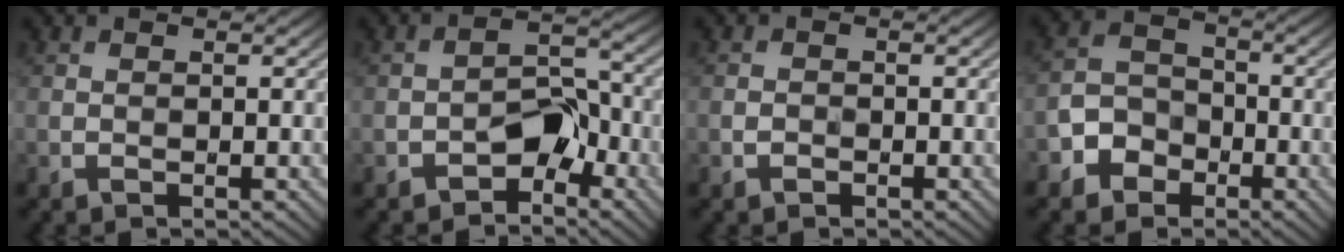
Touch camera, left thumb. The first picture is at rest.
{"total": 5.0, "force": [-3.3, 2.5, 2.9], "torque": [-0.037, 0.016, -0.057]}
{"total": 0.8, "force": [-0.6, 0.5, 0.2], "torque": [-0.008, -0.001, -0.008]}
{"total": 5.1, "force": [-3.1, 3.8, 1.5], "torque": [-0.041, 0.000, -0.073]}